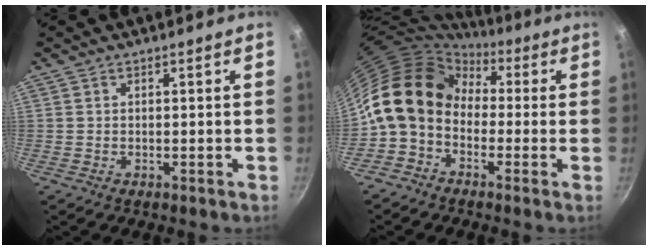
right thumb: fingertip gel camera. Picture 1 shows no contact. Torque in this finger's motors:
{"motor_torque": [1.54, 3.47, 1.91, -0.86, 0.55]}